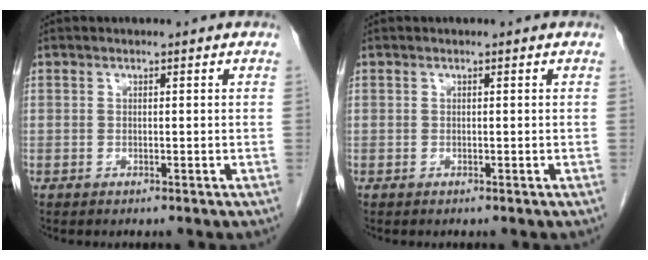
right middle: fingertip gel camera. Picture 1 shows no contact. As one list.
[{"total": 0.0}]